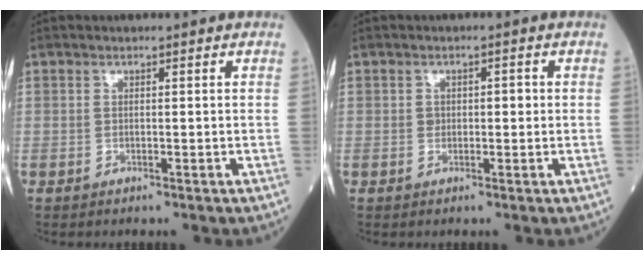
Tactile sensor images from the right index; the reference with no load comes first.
{"total": 2.1, "force": [0.1, 1.4, 1.6], "torque": [-0.025, 0.011, 0.004]}